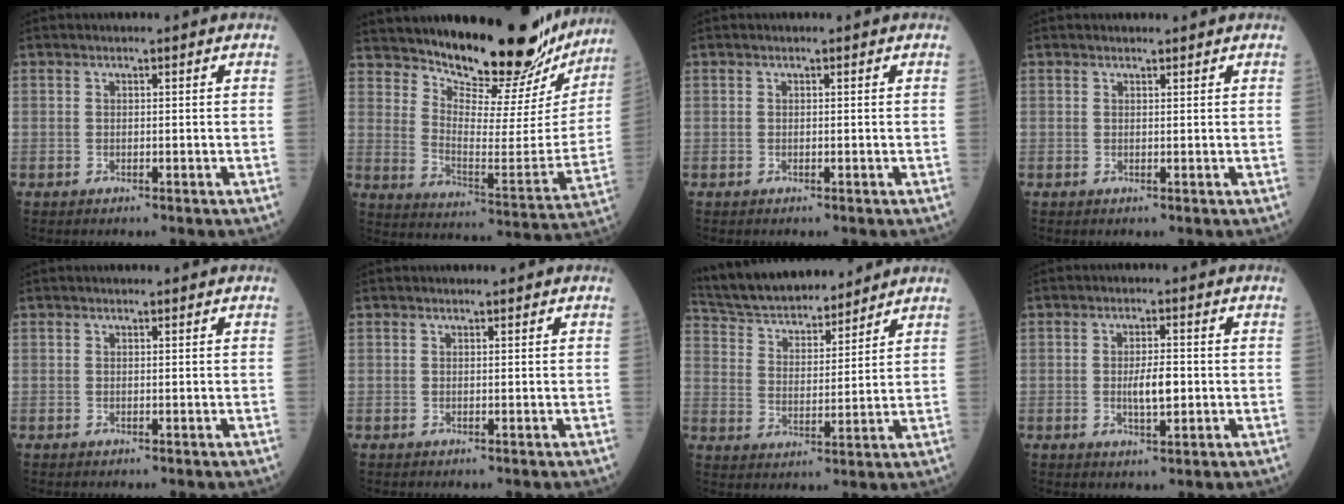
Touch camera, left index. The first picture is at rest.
{"total": 22.7, "force": [20.8, 4.8, 7.6], "torque": [-0.115, -0.085, 0.281]}
{"total": 0.0}
{"total": 1.2, "force": [1.2, 0.2, 0.1], "torque": [-0.009, 0.004, 0.020]}
{"total": 0.7, "force": [0.6, 0.1, 0.1], "torque": [-0.006, 0.004, 0.011]}
{"total": 0.7, "force": [0.7, 0.0, 0.1], "torque": [-0.008, 0.002, 0.011]}
{"total": 17.6, "force": [16.0, 4.3, 5.9], "torque": [-0.113, 0.026, 0.270]}
{"total": 4.1, "force": [-0.3, 1.1, 4.0], "torque": [-0.075, -0.002, -0.004]}